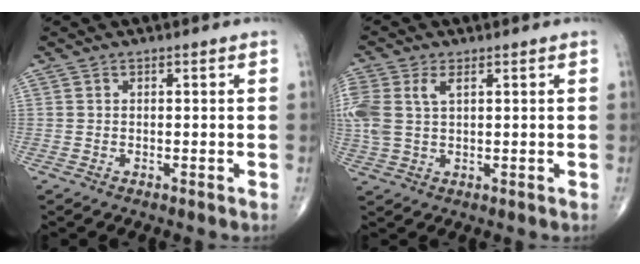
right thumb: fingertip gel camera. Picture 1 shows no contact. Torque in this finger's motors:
{"motor_torque": [0.17, 0.18, 0.81, 0.37, 0.11]}